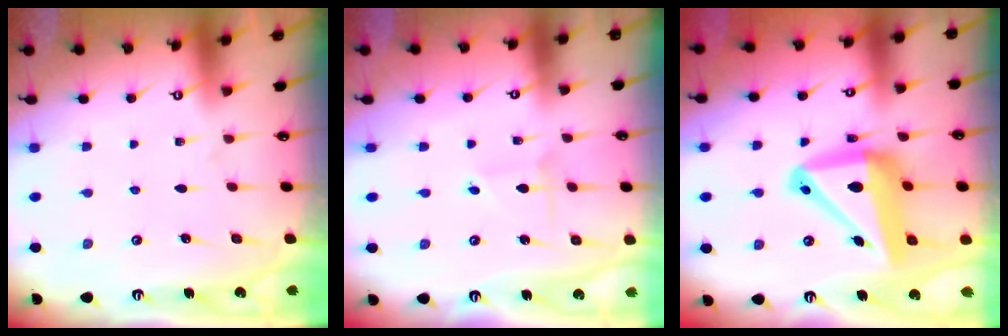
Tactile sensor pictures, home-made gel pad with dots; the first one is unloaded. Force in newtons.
{"total": 1.3, "press": 1.3, "slide": 0.1}
{"total": 16.7, "press": 16.4, "slide": 3.4}